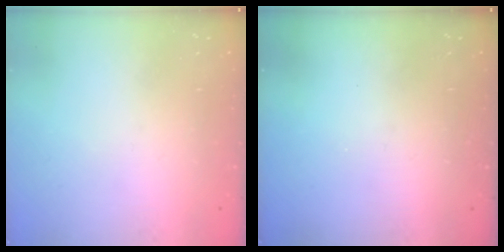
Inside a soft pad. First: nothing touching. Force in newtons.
{"total": 0.0}